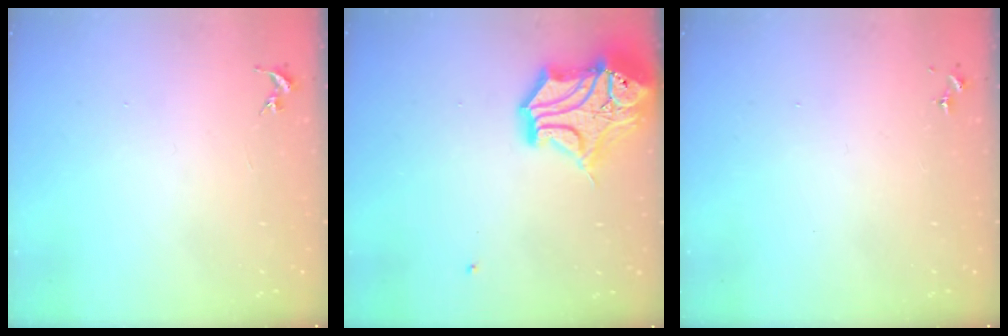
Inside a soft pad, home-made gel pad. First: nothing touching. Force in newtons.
{"total": 18.1, "press": 17.9, "slide": 2.4}
{"total": 0.0}